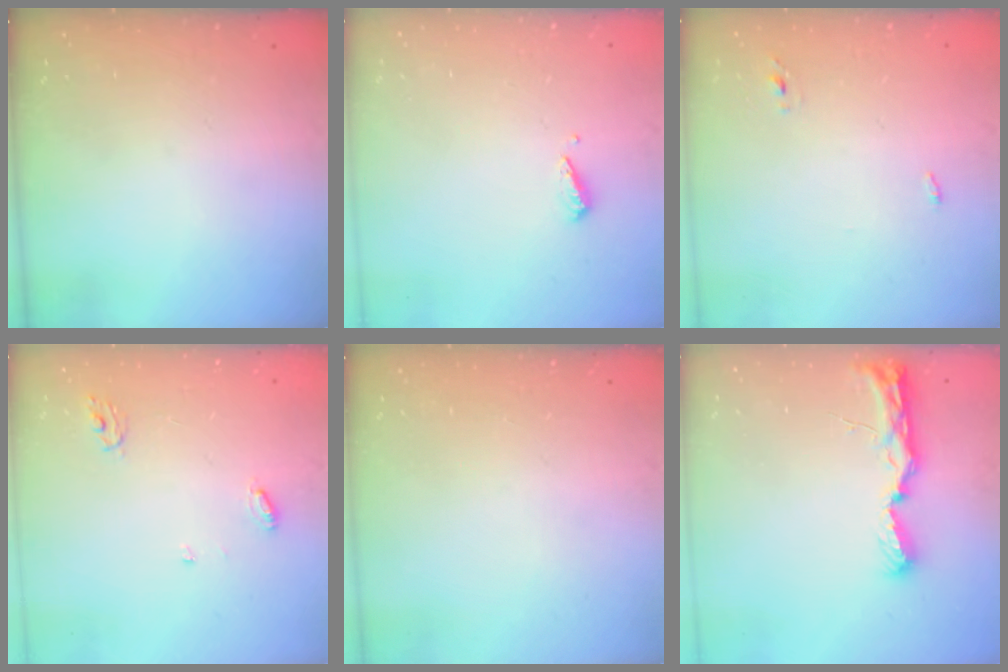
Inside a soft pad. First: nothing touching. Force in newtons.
{"total": 2.9, "press": 2.9, "slide": 0.4}
{"total": 2.7, "press": 2.6, "slide": 0.8}
{"total": 5.1, "press": 5.1, "slide": 0.4}
{"total": 0.0}
{"total": 9.6, "press": 9.3, "slide": 2.4}